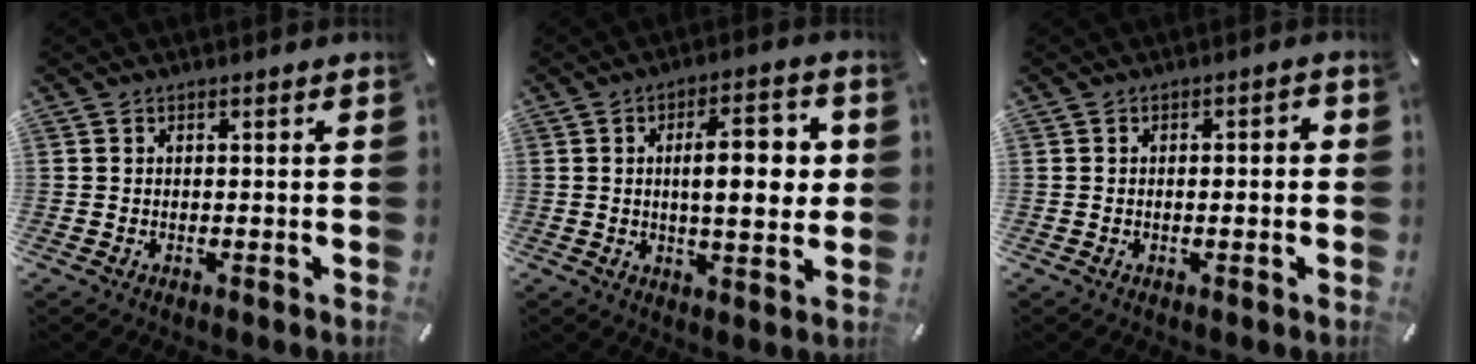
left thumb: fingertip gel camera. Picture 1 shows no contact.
{"total": 12.6, "force": [1.8, 4.7, 11.5], "torque": [-0.163, 0.001, 0.019]}
{"total": 2.4, "force": [-0.6, 1.0, 2.1], "torque": [-0.034, 0.008, -0.013]}